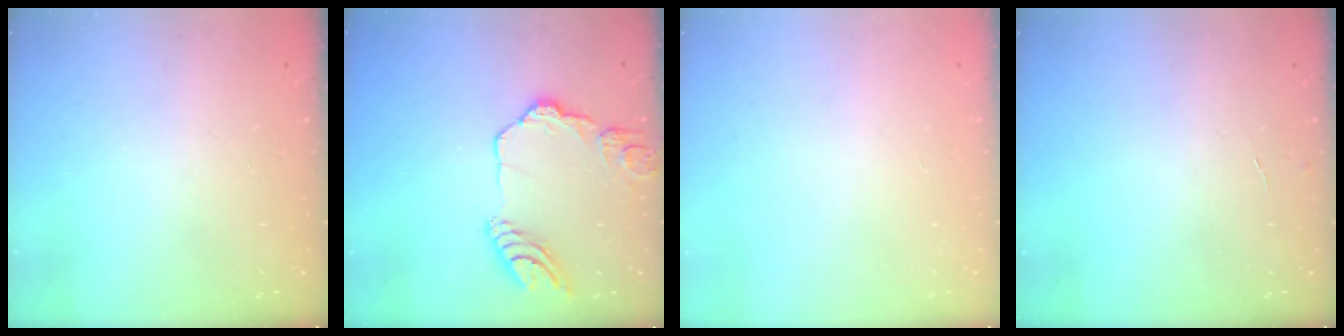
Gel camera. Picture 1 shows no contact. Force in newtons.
{"total": 14.6, "press": 14.4, "slide": 1.9}
{"total": 0.0}
{"total": 3.6, "press": 3.6, "slide": 0.3}